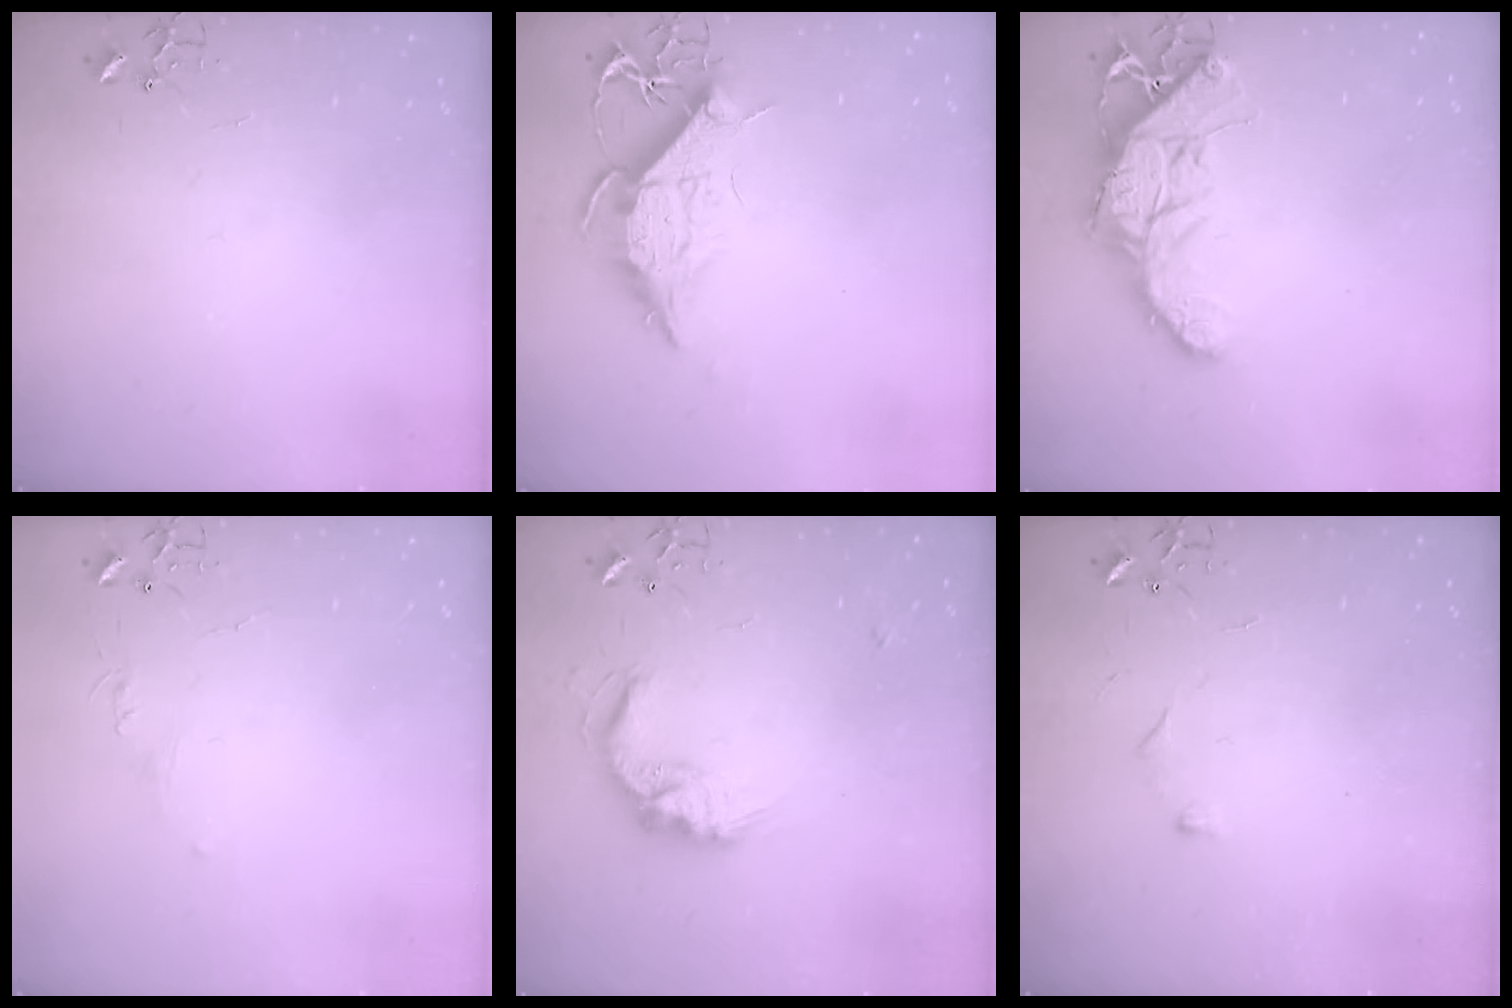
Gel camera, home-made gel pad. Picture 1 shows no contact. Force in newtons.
{"total": 12.6, "press": 12.6, "slide": 1.2}
{"total": 16.1, "press": 16.1, "slide": 1.6}
{"total": 4.0, "press": 3.9, "slide": 0.6}
{"total": 15.0, "press": 15.0, "slide": 0.6}
{"total": 4.3, "press": 4.3, "slide": 0.6}